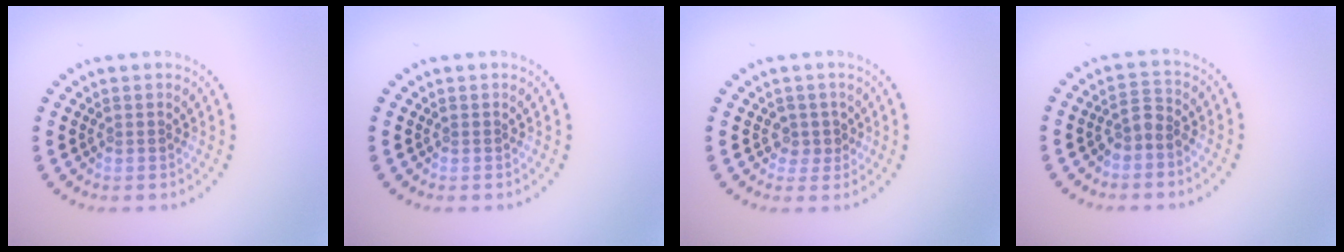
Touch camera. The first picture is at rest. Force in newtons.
{"total": 0.0}
{"total": 1.6, "press": 1.3, "slide": 1.0}
{"total": 1.8, "press": 1.4, "slide": 1.2}